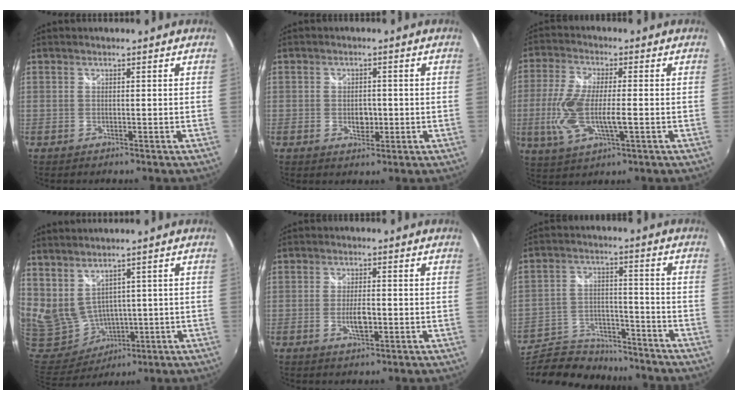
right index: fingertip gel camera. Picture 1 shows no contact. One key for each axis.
{"total": 3.4, "fx": -0.7, "fy": 2.4, "fz": 2.3, "tx": -0.037, "ty": -0.001, "tz": -0.011}
{"total": 11.7, "fx": -2.0, "fy": 4.0, "fz": 10.8, "tx": -0.232, "ty": -0.010, "tz": -0.037}
{"total": 11.5, "fx": 3.5, "fy": 7.9, "fz": 7.6, "tx": -0.167, "ty": -0.018, "tz": 0.105}
{"total": 4.2, "fx": -1.1, "fy": 1.6, "fz": 3.7, "tx": -0.071, "ty": -0.004, "tz": -0.019}
{"total": 21.7, "fx": -18.4, "fy": 7.8, "fz": 8.3, "tx": -0.185, "ty": -0.002, "tz": -0.281}